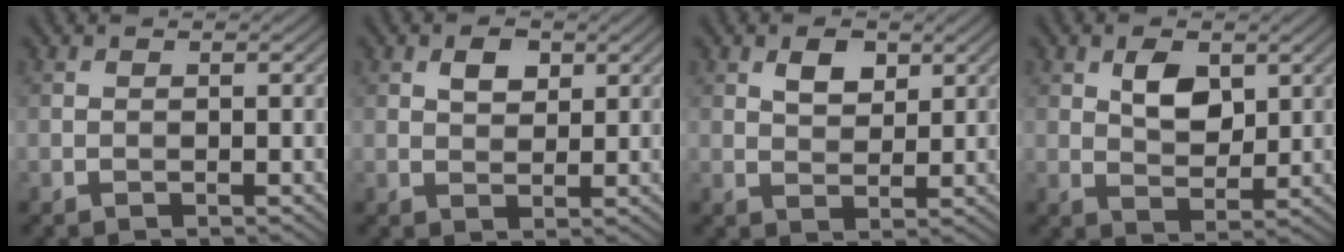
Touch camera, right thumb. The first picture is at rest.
{"total": 2.8, "force": [1.3, 1.8, 1.7], "torque": [-0.032, 0.000, 0.024]}
{"total": 3.4, "force": [1.7, 2.0, 2.1], "torque": [-0.039, -0.002, 0.033]}
{"total": 4.8, "force": [1.9, 2.8, 3.3], "torque": [-0.061, -0.002, 0.035]}